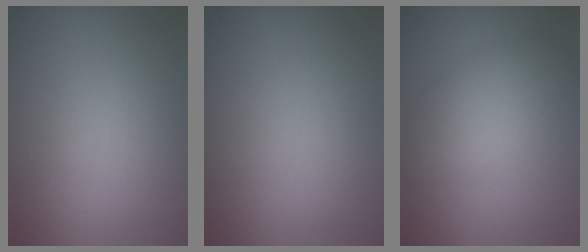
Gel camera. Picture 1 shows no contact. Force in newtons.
{"total": 0.0}
{"total": 3.7, "press": 3.7, "slide": 0.3}